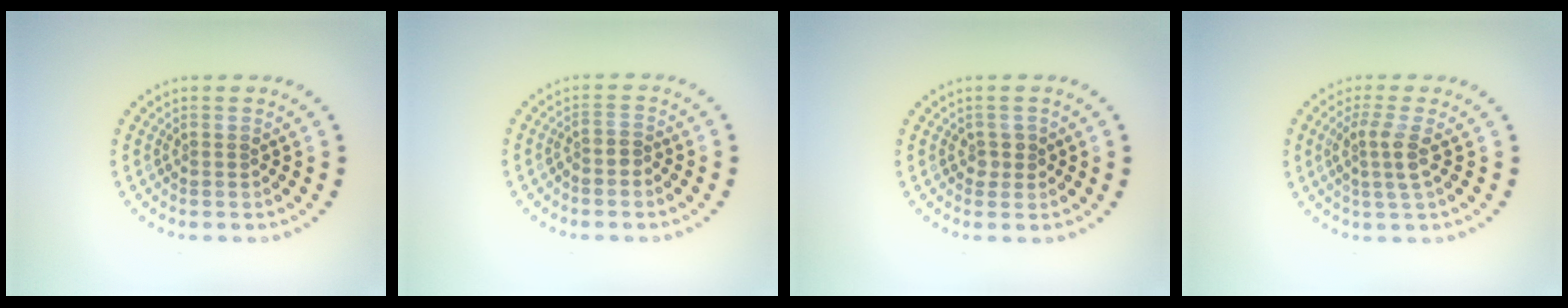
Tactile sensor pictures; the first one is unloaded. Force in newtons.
{"total": 1.2, "press": 0.8, "slide": 0.9}
{"total": 1.3, "press": 1.1, "slide": 0.7}
{"total": 2.5, "press": 2.0, "slide": 1.5}